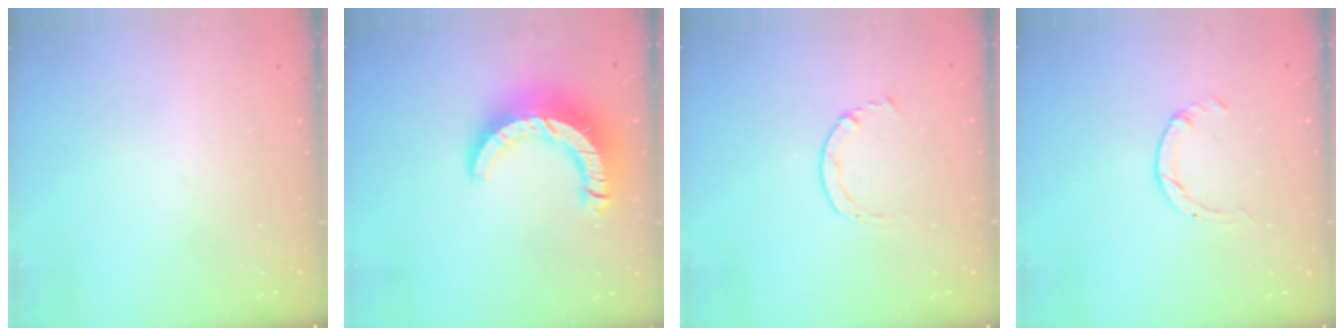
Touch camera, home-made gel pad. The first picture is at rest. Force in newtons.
{"total": 13.5, "press": 13.4, "slide": 1.5}
{"total": 2.0, "press": 1.9, "slide": 0.3}
{"total": 0.5, "press": 0.5, "slide": 0.1}